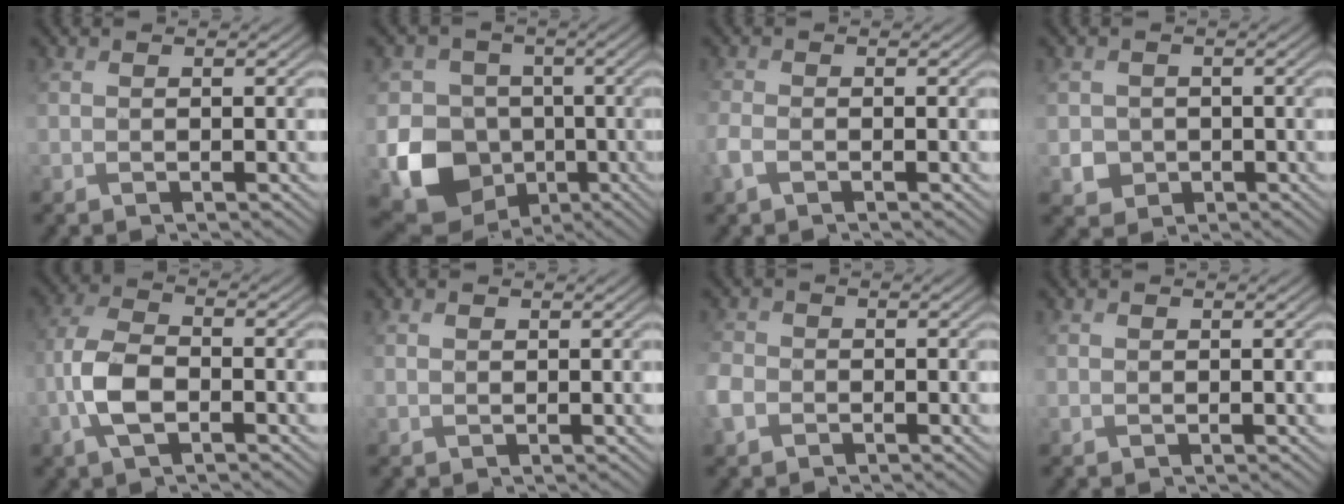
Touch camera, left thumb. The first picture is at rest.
{"total": 9.7, "force": [-1.9, 8.9, 3.5], "torque": [-0.084, -0.025, -0.041]}
{"total": 1.1, "force": [-0.8, 0.5, 0.6], "torque": [-0.024, -0.002, -0.021]}
{"total": 2.2, "force": [0.0, 2.2, -0.4], "torque": [0.005, -0.001, 0.004]}
{"total": 5.3, "force": [-1.8, 2.6, 4.3], "torque": [-0.102, 0.011, -0.044]}
{"total": 1.0, "force": [0.7, 0.4, -0.6], "torque": [0.008, 0.004, 0.016]}
{"total": 2.2, "force": [-1.1, 1.9, 0.4], "torque": [-0.023, 0.003, -0.032]}
{"total": 1.0, "force": [0.6, 0.0, -0.8], "torque": [0.014, 0.004, 0.016]}